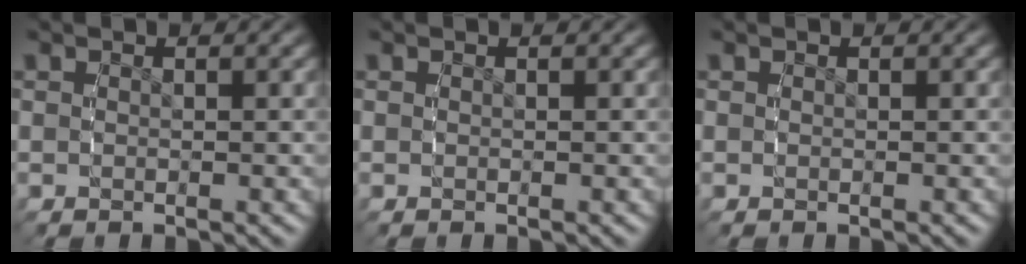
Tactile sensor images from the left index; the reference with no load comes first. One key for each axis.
{"total": 0.0}
{"total": 0.0}